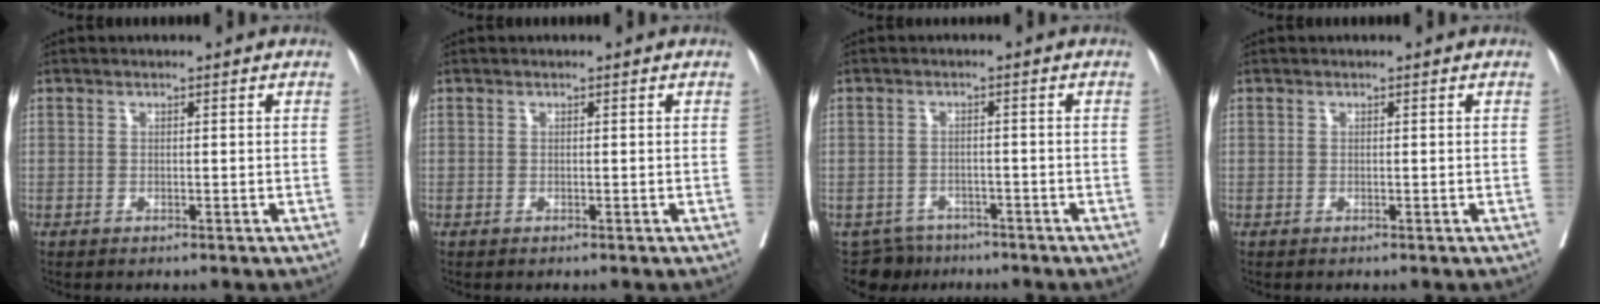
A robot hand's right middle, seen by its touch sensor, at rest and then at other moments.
{"total": 0.0}
{"total": 4.6, "force": [-4.0, 2.3, -0.5], "torque": [0.015, 0.004, -0.063]}
{"total": 0.0}